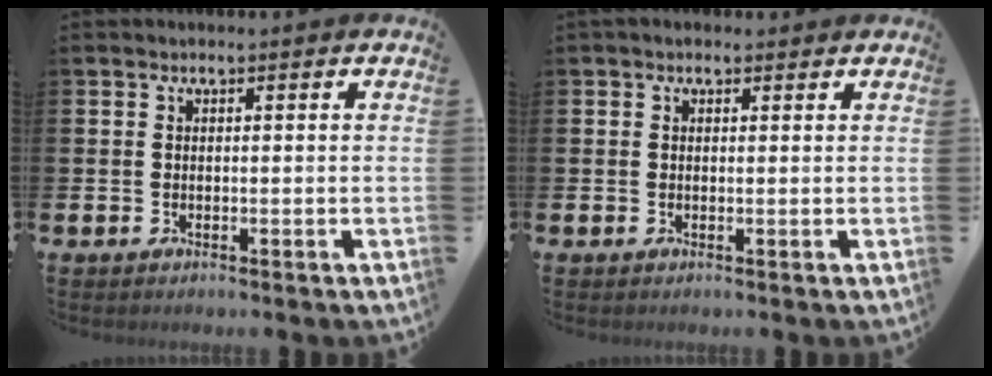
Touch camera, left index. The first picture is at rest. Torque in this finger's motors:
{"motor_torque": [0.89, -1.25, 0.53, 0.11]}